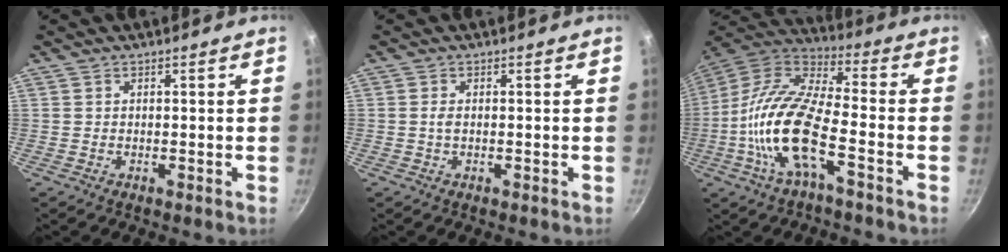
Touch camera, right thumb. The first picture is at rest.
{"total": 1.1, "force": [0.0, 0.6, 0.9], "torque": [-0.019, 0.001, -0.001]}
{"total": 17.2, "force": [-5.5, 5.8, 15.2], "torque": [-0.298, 0.038, -0.122]}